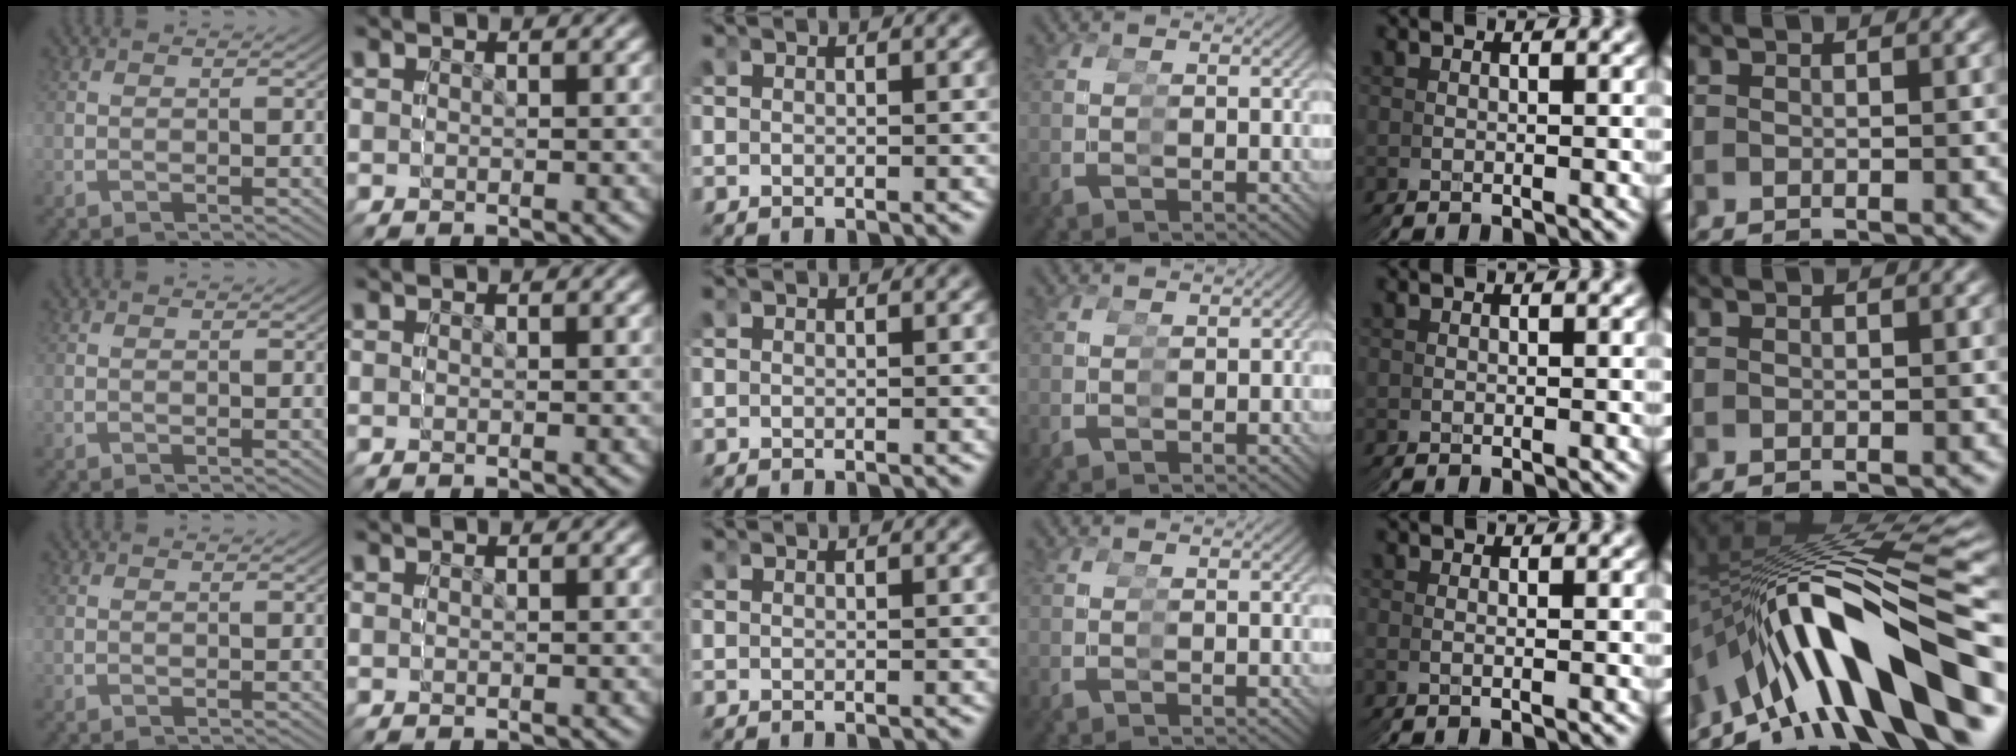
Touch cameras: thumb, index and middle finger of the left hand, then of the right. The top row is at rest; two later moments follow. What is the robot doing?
{"motion": "grasp_and_lifting", "object": "cup"}